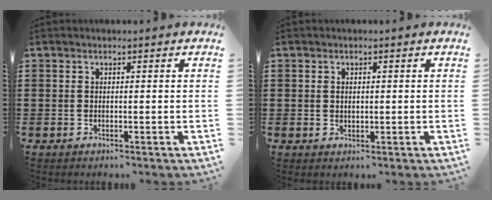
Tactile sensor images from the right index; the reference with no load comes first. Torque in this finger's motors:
{"motor_torque": [0.03, 0.08, -0.02, -0.01]}